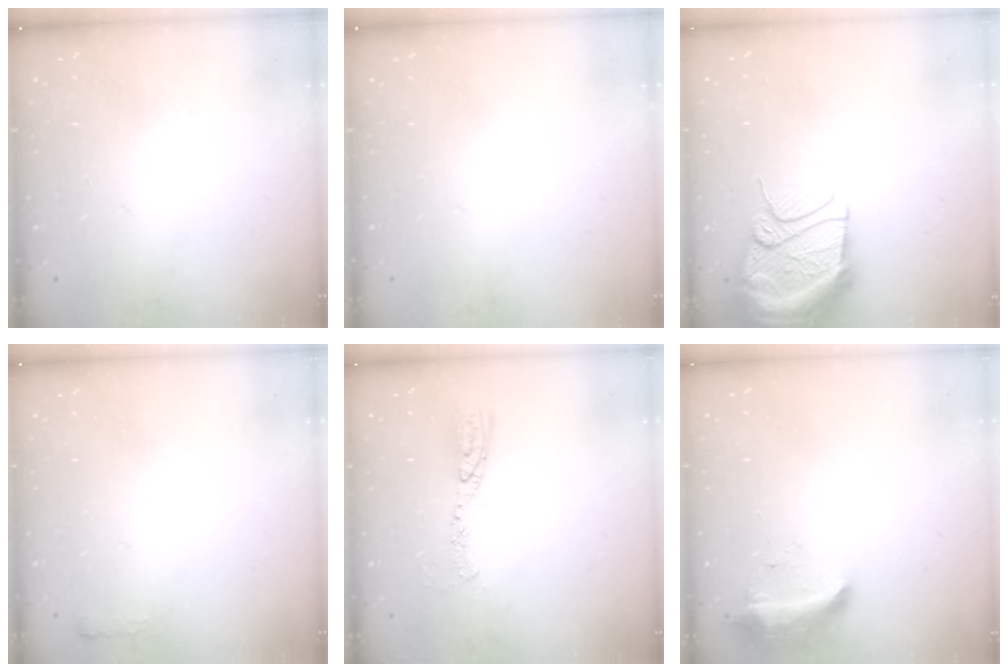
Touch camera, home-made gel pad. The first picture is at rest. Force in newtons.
{"total": 0.0}
{"total": 17.9, "press": 16.5, "slide": 6.9}
{"total": 2.4, "press": 2.4, "slide": 0.4}
{"total": 9.5, "press": 9.5, "slide": 0.9}
{"total": 8.3, "press": 8.3, "slide": 0.1}